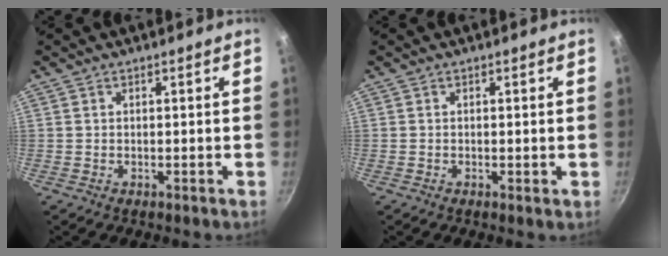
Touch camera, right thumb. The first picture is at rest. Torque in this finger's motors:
{"motor_torque": [-0.82, 0.03, -0.48, 0.09, -0.02]}